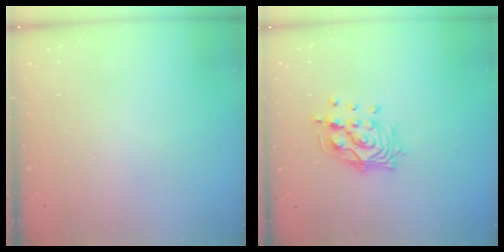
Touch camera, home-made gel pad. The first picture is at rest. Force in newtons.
{"total": 12.8, "press": 12.7, "slide": 1.6}